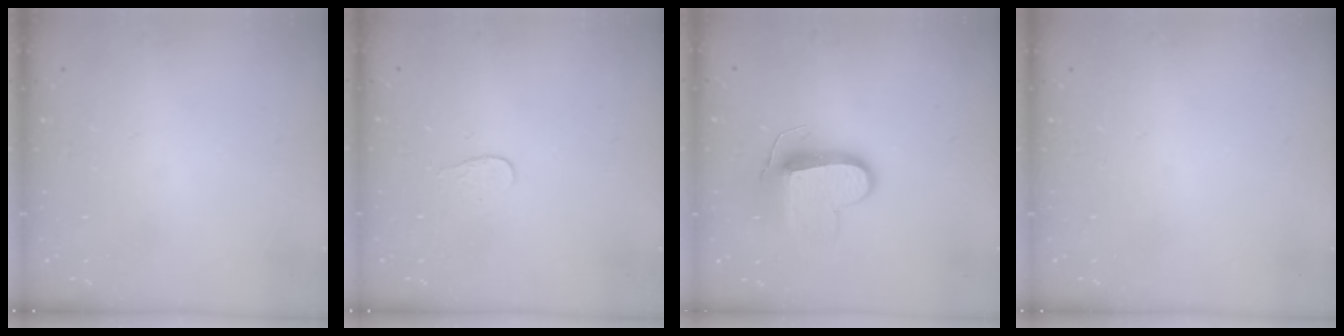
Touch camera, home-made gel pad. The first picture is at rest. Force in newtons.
{"total": 3.2, "press": 3.2, "slide": 0.3}
{"total": 10.3, "press": 10.2, "slide": 0.5}
{"total": 0.0}